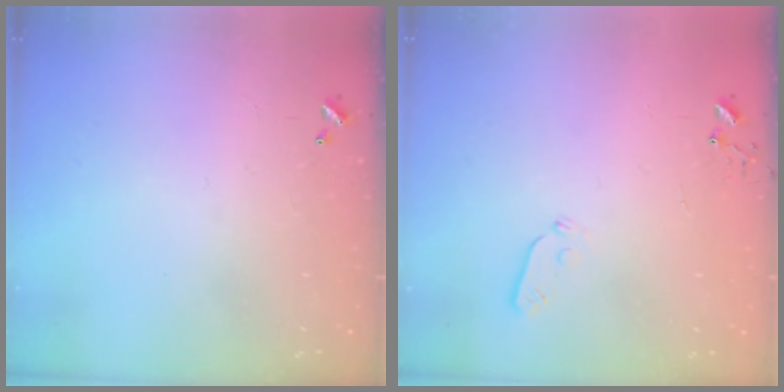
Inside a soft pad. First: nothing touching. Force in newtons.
{"total": 3.5, "press": 3.5, "slide": 0.4}